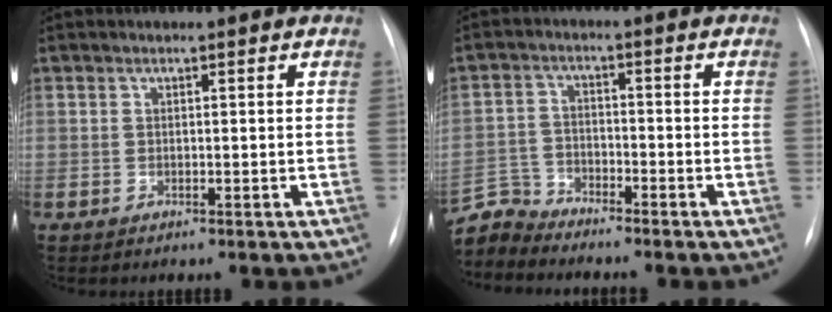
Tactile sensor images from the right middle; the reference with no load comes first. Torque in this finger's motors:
{"motor_torque": [-0.14, -0.08, -0.07, -0.04]}